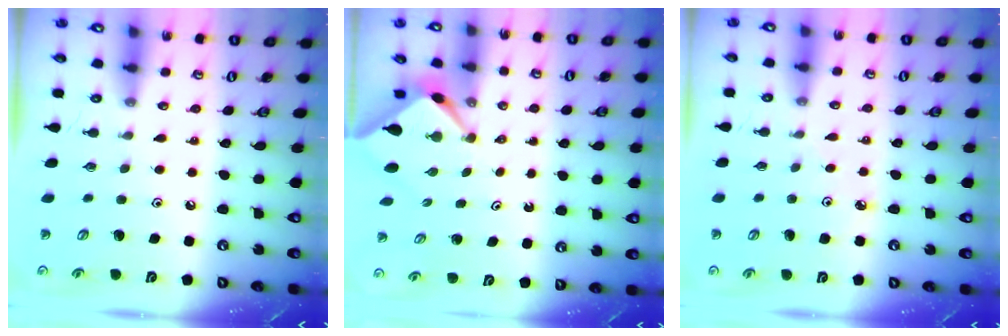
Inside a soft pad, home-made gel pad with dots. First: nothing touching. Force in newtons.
{"total": 2.7, "press": 2.7, "slide": 0.3}
{"total": 2.3, "press": 2.3, "slide": 0.2}